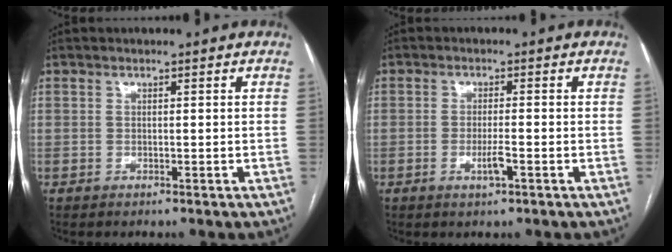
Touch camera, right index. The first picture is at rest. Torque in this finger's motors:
{"motor_torque": [-0.07, -0.07, 0.01, 0.03]}